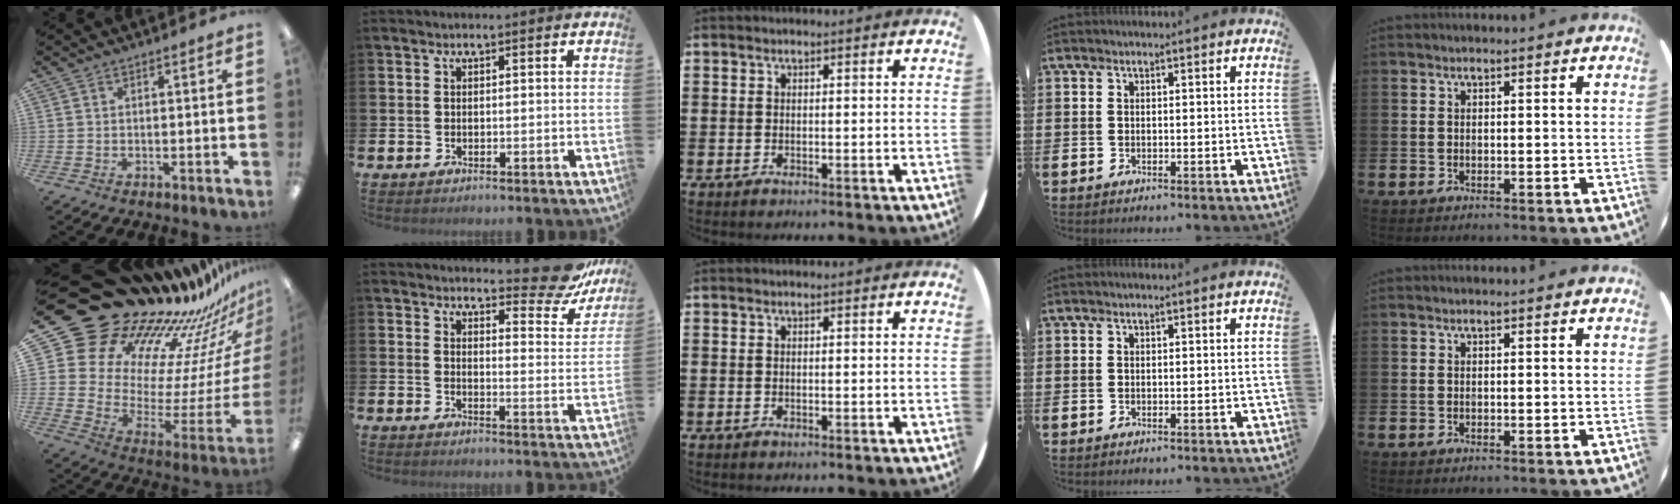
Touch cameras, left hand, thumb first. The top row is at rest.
{"thumb": {"total": 29.4, "force": [24.8, 12.8, 9.4], "torque": [-0.107, -0.248, 0.488]}, "index": {"total": 7.4, "force": [6.8, 1.9, 2.2], "torque": [-0.022, -0.054, 0.115]}}